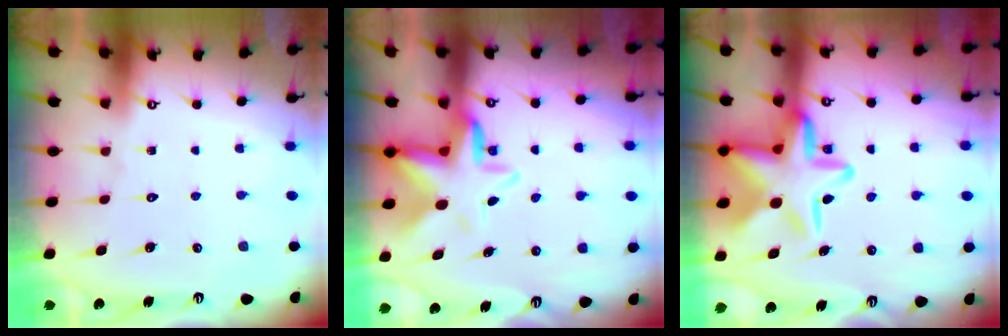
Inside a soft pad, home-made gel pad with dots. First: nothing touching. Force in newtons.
{"total": 7.9, "press": 7.7, "slide": 1.4}
{"total": 18.0, "press": 17.9, "slide": 2.0}